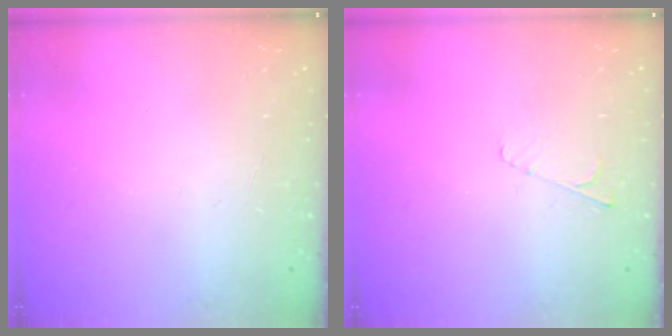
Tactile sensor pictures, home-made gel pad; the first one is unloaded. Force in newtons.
{"total": 4.0, "press": 4.0, "slide": 0.5}